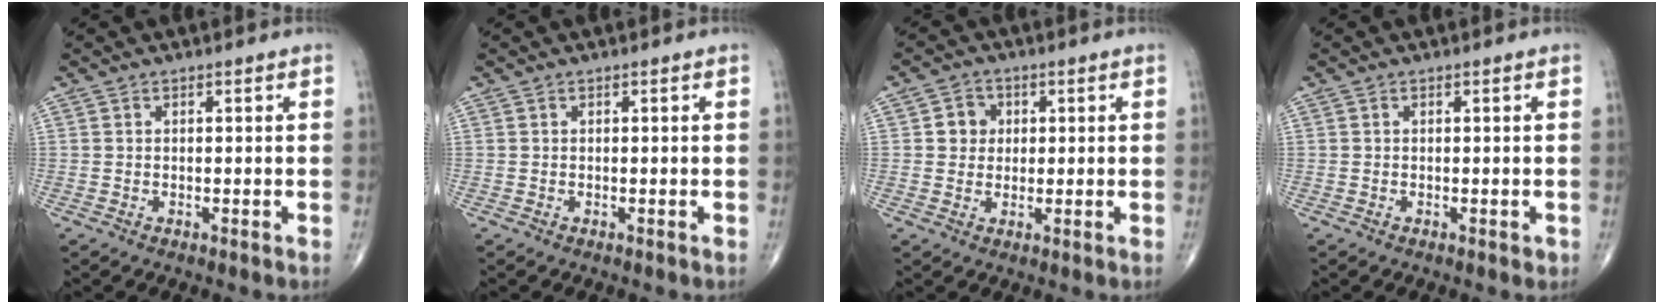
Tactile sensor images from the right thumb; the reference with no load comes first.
{"total": 0.0}
{"total": 4.1, "force": [0.7, 3.8, 1.4], "torque": [0.002, 0.003, 0.007]}
{"total": 0.6, "force": [-0.1, 0.4, 0.4], "torque": [-0.004, 0.000, -0.003]}